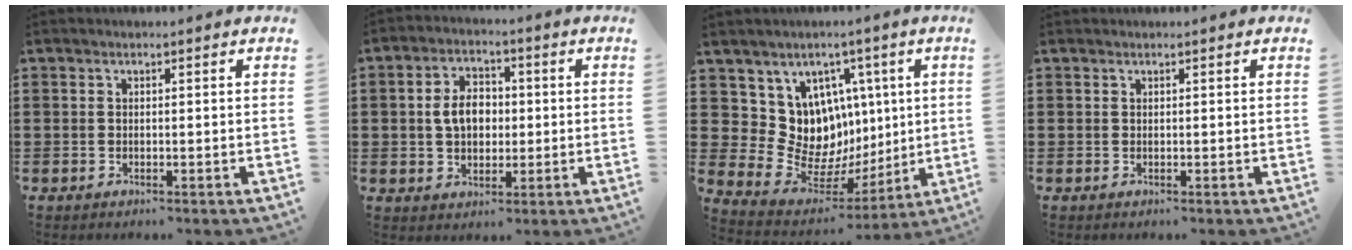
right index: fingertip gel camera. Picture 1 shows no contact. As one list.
[{"total": 5.8, "force": [0.1, 4.0, 4.2], "torque": [-0.089, 0.009, -0.005]}, {"total": 11.4, "force": [2.7, 10.6, 3.1], "torque": [-0.083, -0.052, 0.063]}, {"total": 0.0}]